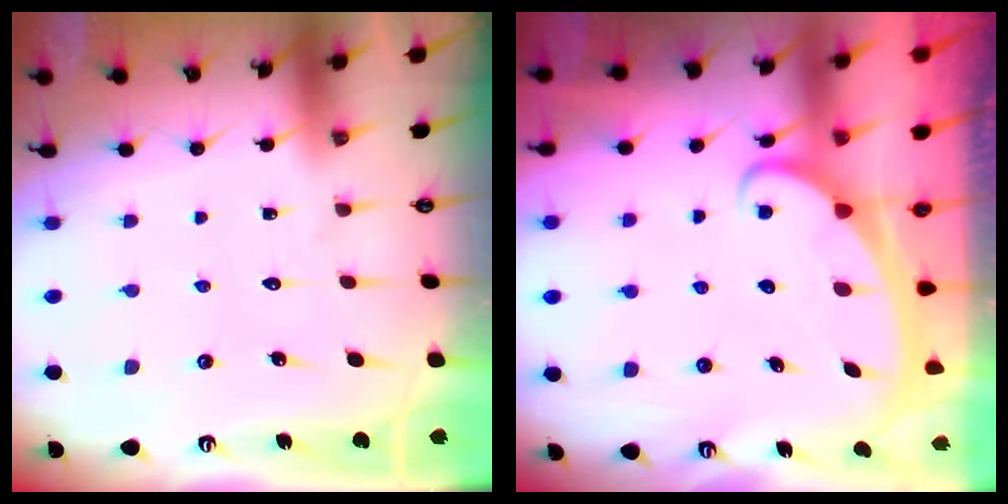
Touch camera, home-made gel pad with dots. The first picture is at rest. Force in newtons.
{"total": 2.1, "press": 2.1, "slide": 0.3}